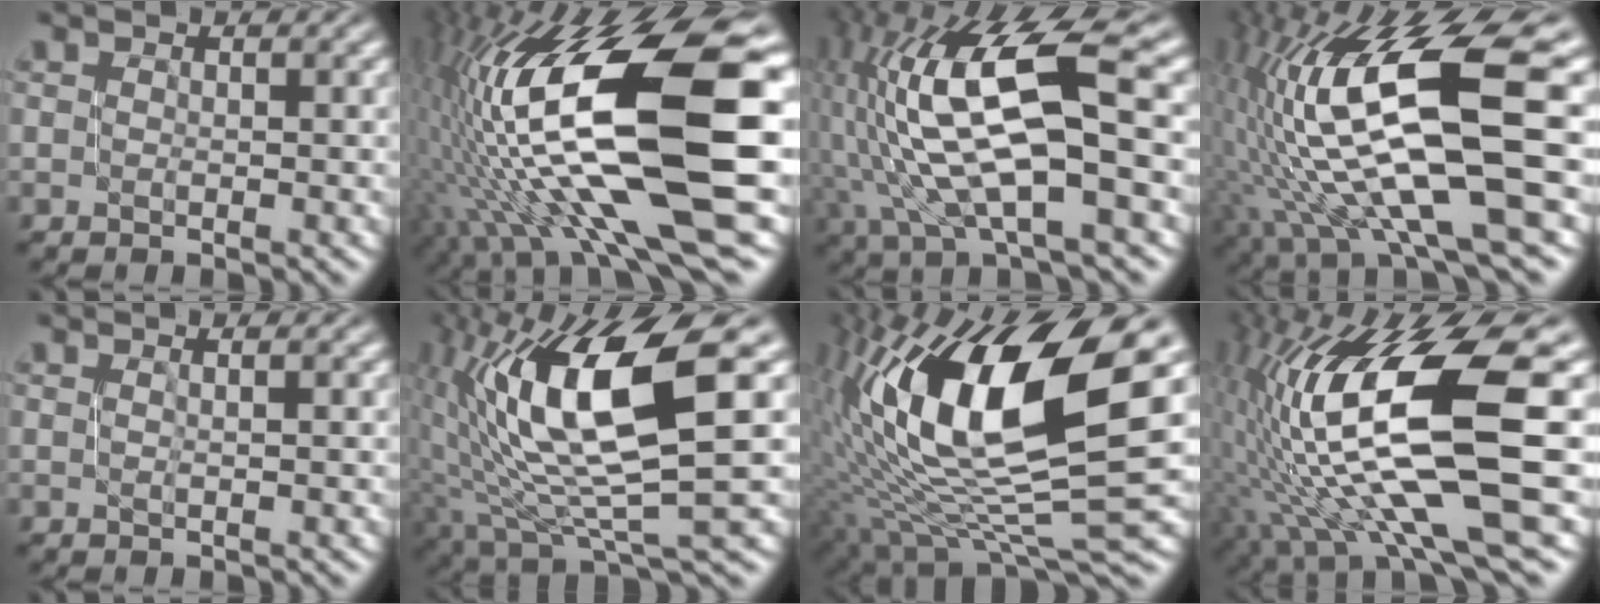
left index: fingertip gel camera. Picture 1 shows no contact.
{"total": 18.2, "force": [0.0, 6.3, 17.0], "torque": [-0.310, 0.013, 0.003]}
{"total": 14.4, "force": [0.7, 5.0, 13.5], "torque": [-0.275, 0.020, 0.013]}
{"total": 15.9, "force": [1.2, 4.8, 15.1], "torque": [-0.300, 0.010, 0.041]}
{"total": 0.6, "force": [0.1, 0.2, 0.6], "torque": [-0.006, 0.006, -0.002]}
{"total": 13.0, "force": [2.8, 3.6, 12.2], "torque": [-0.226, 0.005, 0.056]}
{"total": 15.8, "force": [2.7, 6.0, 14.4], "torque": [-0.278, 0.015, 0.041]}
{"total": 15.1, "force": [0.5, 4.1, 14.5], "torque": [-0.277, 0.006, 0.025]}